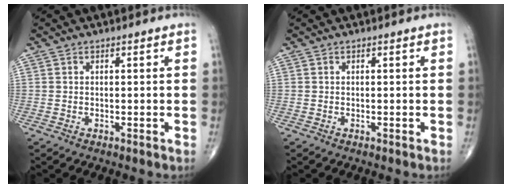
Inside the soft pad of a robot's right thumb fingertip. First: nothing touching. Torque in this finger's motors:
{"motor_torque": [0.13, -0.13, 0.00, 0.00, 0.00]}